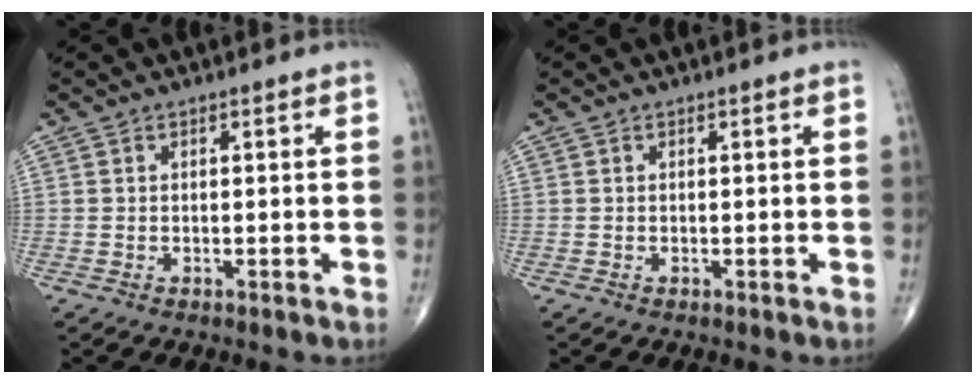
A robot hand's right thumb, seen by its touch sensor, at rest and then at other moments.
{"total": 0.0}